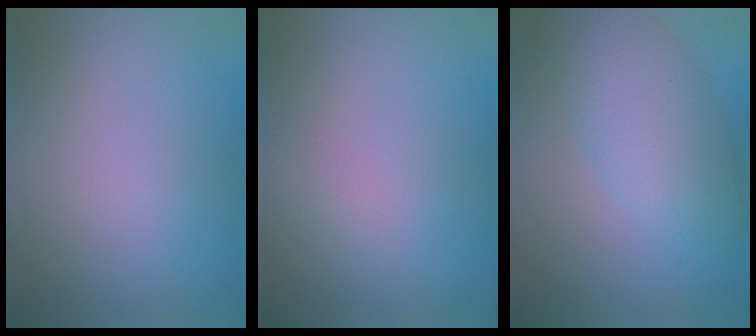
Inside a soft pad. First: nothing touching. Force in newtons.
{"total": 1.0, "press": 1.0, "slide": 0.1}
{"total": 6.0, "press": 6.0, "slide": 0.4}